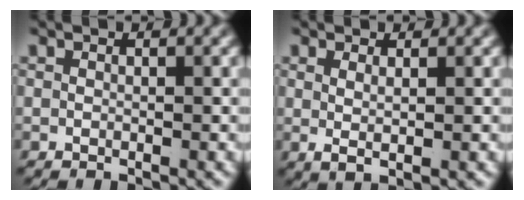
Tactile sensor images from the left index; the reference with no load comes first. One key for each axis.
{"total": 1.5, "fx": 0.5, "fy": -0.3, "fz": 1.4, "tx": -0.026, "ty": -0.013, "tz": 0.021}